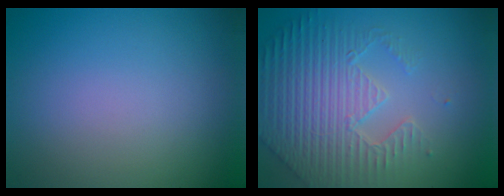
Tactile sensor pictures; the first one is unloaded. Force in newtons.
{"total": 5.9, "press": 5.0, "slide": 3.2}